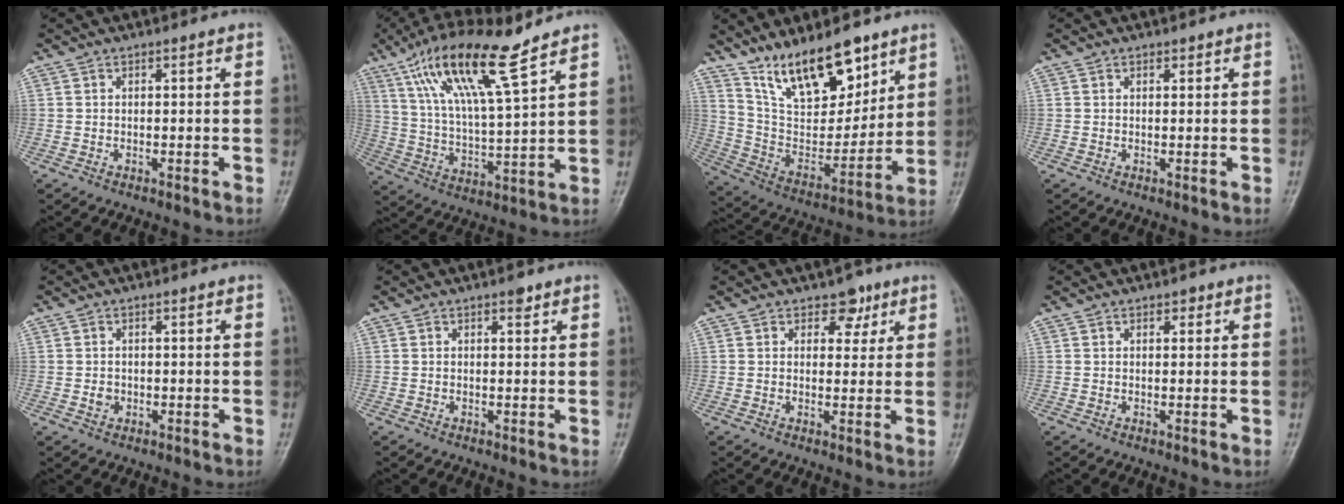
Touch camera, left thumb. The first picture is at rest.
{"total": 16.4, "force": [10.4, 2.7, 12.4], "torque": [-0.228, -0.037, 0.201]}
{"total": 17.8, "force": [12.3, 7.4, 10.5], "torque": [-0.127, -0.073, 0.232]}
{"total": 0.7, "force": [0.6, 0.4, 0.1], "torque": [0.003, -0.004, 0.007]}
{"total": 1.5, "force": [-0.2, 1.3, 0.7], "torque": [-0.006, 0.003, -0.001]}
{"total": 1.4, "force": [0.9, 0.7, 0.8], "torque": [-0.005, -0.003, 0.011]}
{"total": 4.0, "force": [2.4, 2.8, 1.6], "torque": [0.007, -0.011, 0.033]}
{"total": 1.3, "force": [0.8, 0.8, 0.5], "torque": [0.003, -0.003, 0.008]}